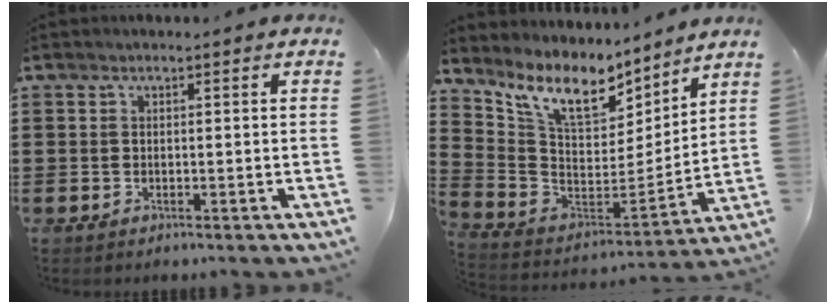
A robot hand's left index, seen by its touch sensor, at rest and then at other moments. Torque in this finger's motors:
{"motor_torque": [1.44, -0.69, 0.66, 0.21]}